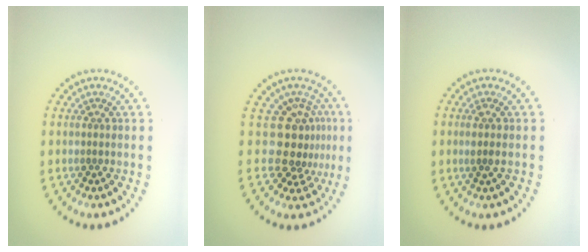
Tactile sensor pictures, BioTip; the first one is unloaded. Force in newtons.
{"total": 3.9, "press": 2.6, "slide": 2.9}
{"total": 1.0, "press": 0.7, "slide": 0.6}